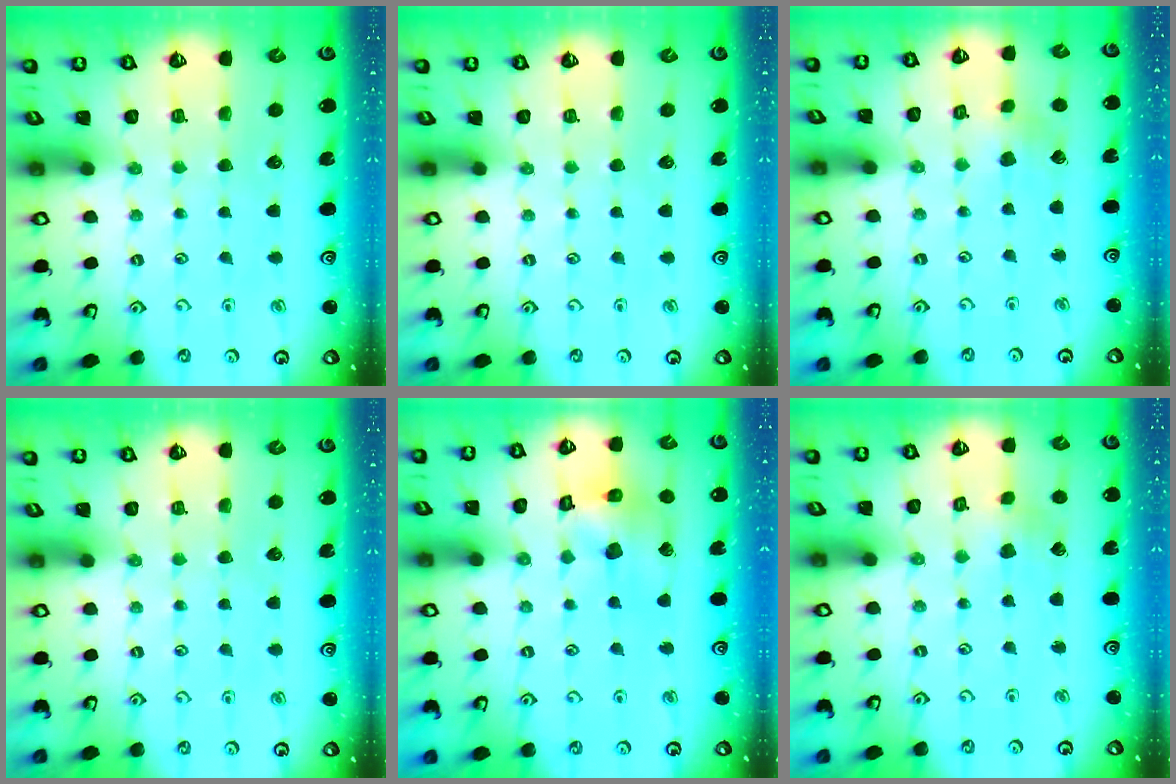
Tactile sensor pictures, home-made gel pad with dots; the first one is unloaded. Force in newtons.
{"total": 0.0}
{"total": 2.1, "press": 2.1, "slide": 0.2}
{"total": 0.0}
{"total": 13.8, "press": 13.6, "slide": 2.0}
{"total": 2.1, "press": 2.1, "slide": 0.2}